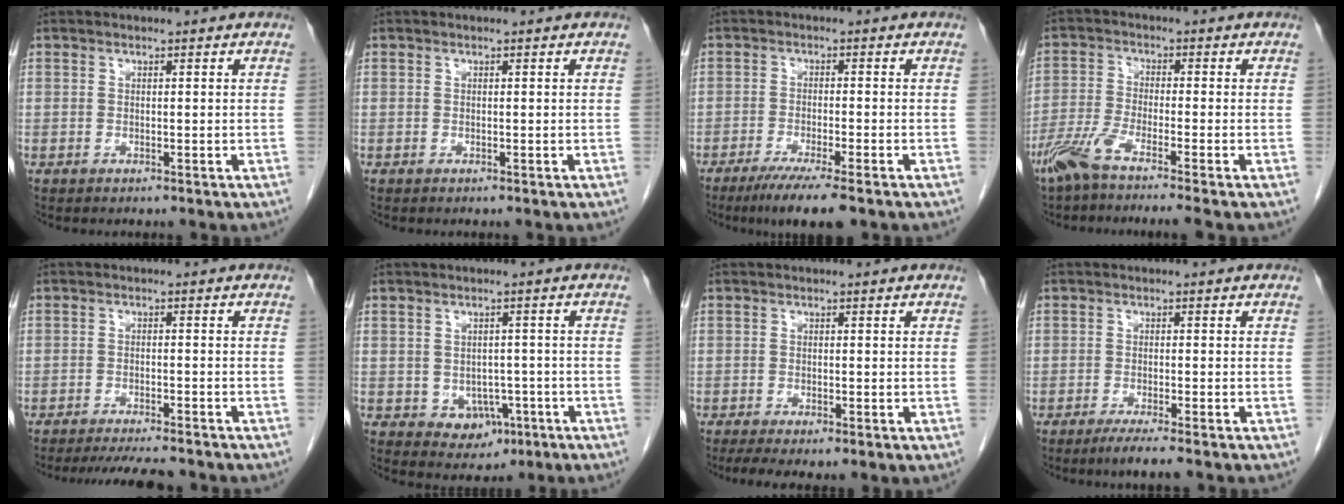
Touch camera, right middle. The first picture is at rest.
{"total": 0.0}
{"total": 7.2, "force": [-5.1, 0.1, 5.1], "torque": [-0.080, -0.018, -0.080]}
{"total": 6.5, "force": [-4.9, -0.6, 4.2], "torque": [-0.084, -0.016, -0.097]}
{"total": 7.6, "force": [-6.9, 0.6, 3.2], "torque": [-0.044, -0.018, -0.103]}
{"total": 4.7, "force": [-1.5, 3.8, 2.4], "torque": [-0.023, 0.005, -0.005]}
{"total": 5.0, "force": [-2.9, 1.7, 3.7], "torque": [-0.062, -0.015, -0.046]}
{"total": 3.2, "force": [-2.4, -0.3, 2.2], "torque": [-0.042, -0.009, -0.043]}